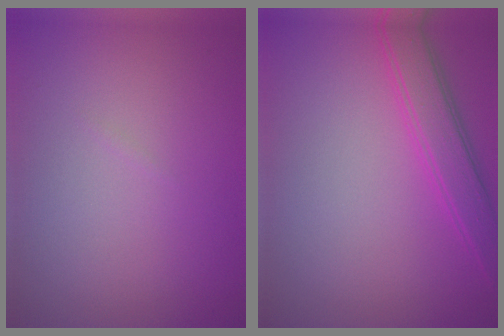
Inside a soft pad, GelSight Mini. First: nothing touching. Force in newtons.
{"total": 3.4, "press": 3.4, "slide": 0.2}